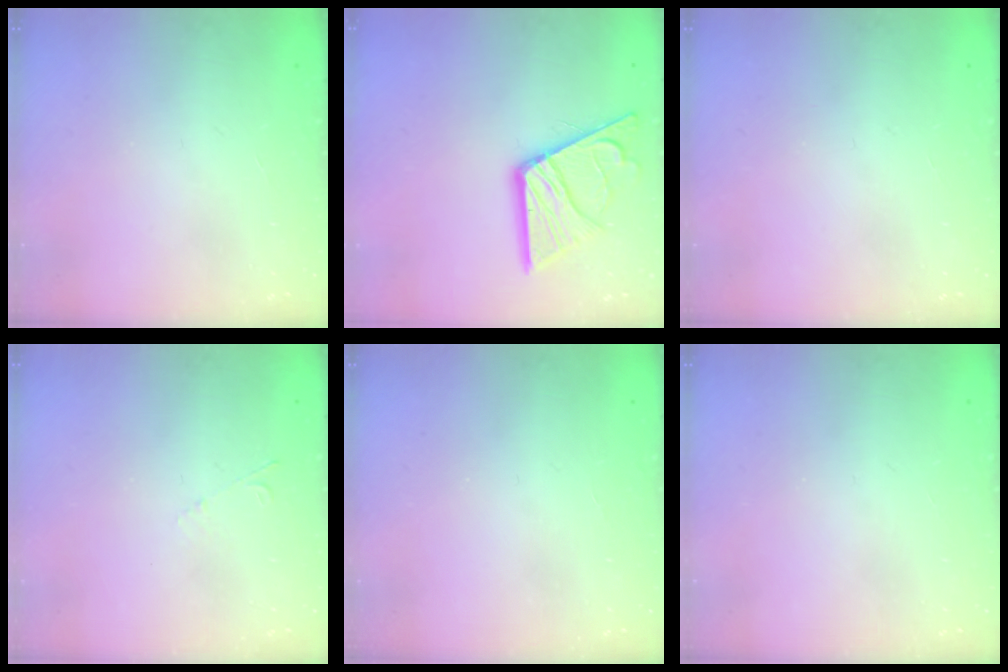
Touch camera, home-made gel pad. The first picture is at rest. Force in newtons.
{"total": 15.9, "press": 15.8, "slide": 1.6}
{"total": 0.0}
{"total": 2.9, "press": 2.8, "slide": 0.4}
{"total": 0.0}
{"total": 0.0}